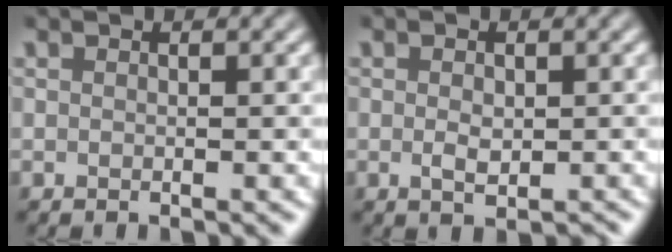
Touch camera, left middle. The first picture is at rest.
{"total": 2.1, "force": [-0.3, 1.1, 1.7], "torque": [-0.031, -0.003, -0.003]}